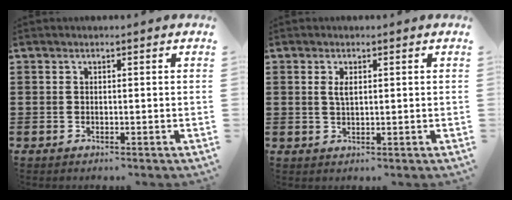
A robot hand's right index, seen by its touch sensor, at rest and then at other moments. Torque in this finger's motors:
{"motor_torque": [0.49, 0.23, 0.11, 0.06]}